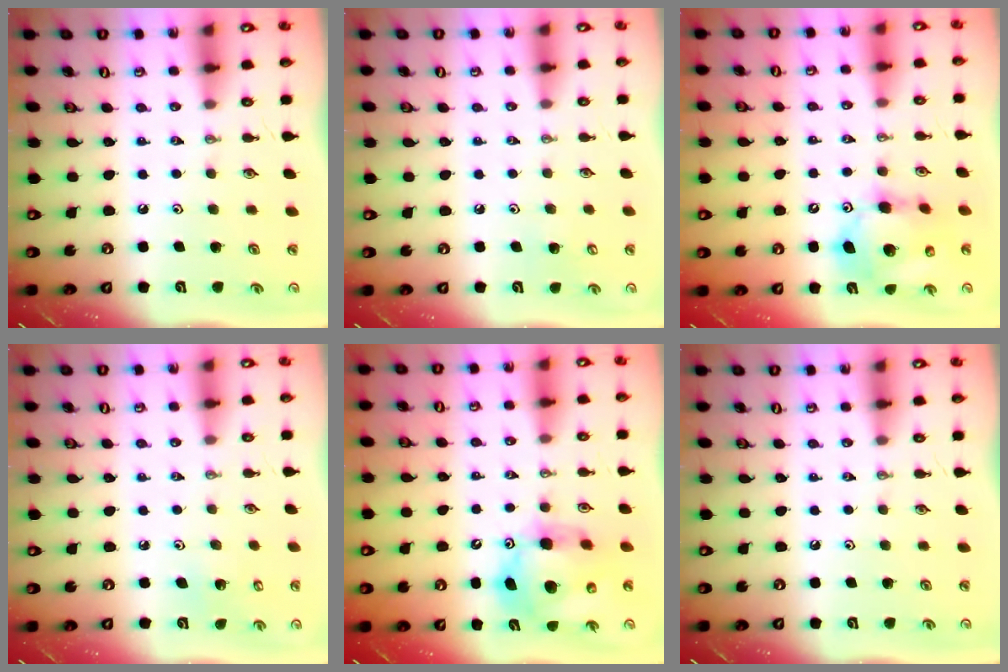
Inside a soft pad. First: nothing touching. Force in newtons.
{"total": 4.0, "press": 4.0, "slide": 0.2}
{"total": 14.7, "press": 14.4, "slide": 2.6}
{"total": 2.8, "press": 2.8, "slide": 0.2}
{"total": 13.4, "press": 13.3, "slide": 1.4}
{"total": 0.0}